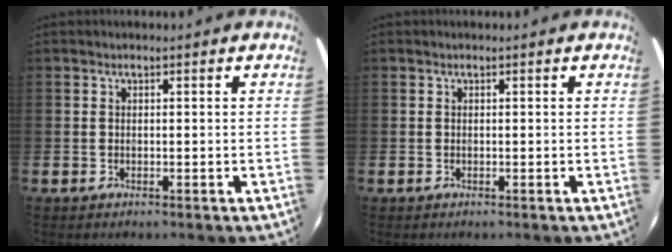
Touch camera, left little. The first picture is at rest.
{"total": 0.0}